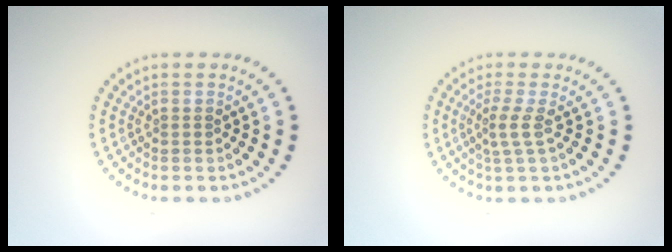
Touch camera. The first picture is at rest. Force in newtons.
{"total": 2.0, "press": 1.3, "slide": 1.5}